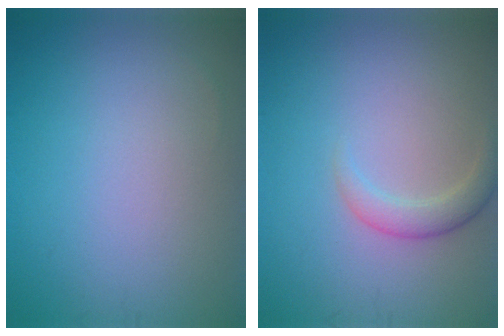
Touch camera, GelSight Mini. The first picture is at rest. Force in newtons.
{"total": 2.0, "press": 2.0, "slide": 0.1}